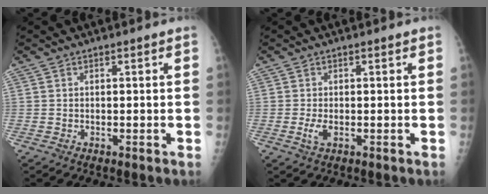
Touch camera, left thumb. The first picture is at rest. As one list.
[{"total": 2.3, "force": [-0.3, 1.0, 2.0], "torque": [-0.049, -0.005, -0.006]}]